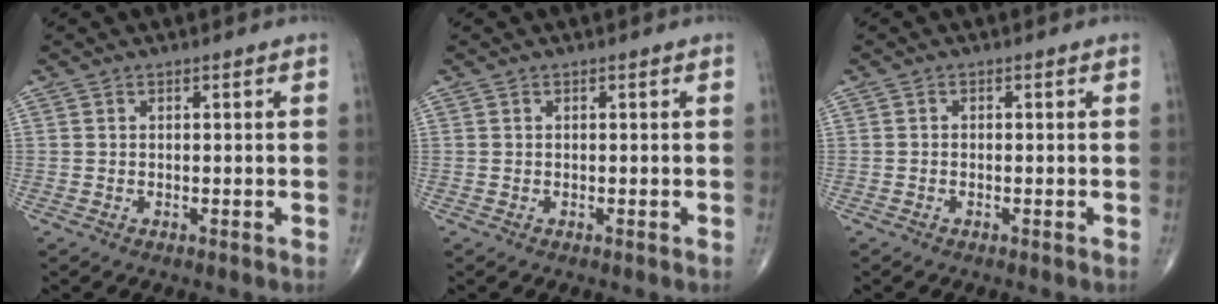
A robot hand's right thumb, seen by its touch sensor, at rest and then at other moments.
{"total": 0.0}
{"total": 0.0}